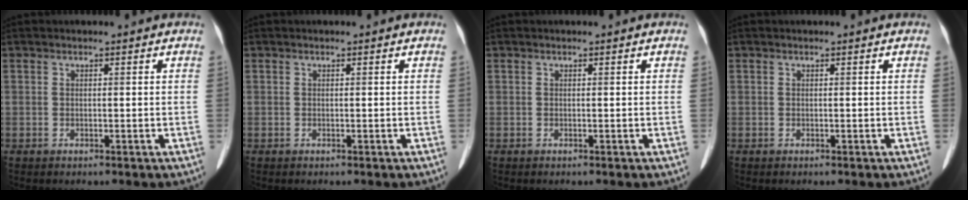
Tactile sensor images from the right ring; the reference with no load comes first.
{"total": 0.0}
{"total": 0.0}
{"total": 0.0}